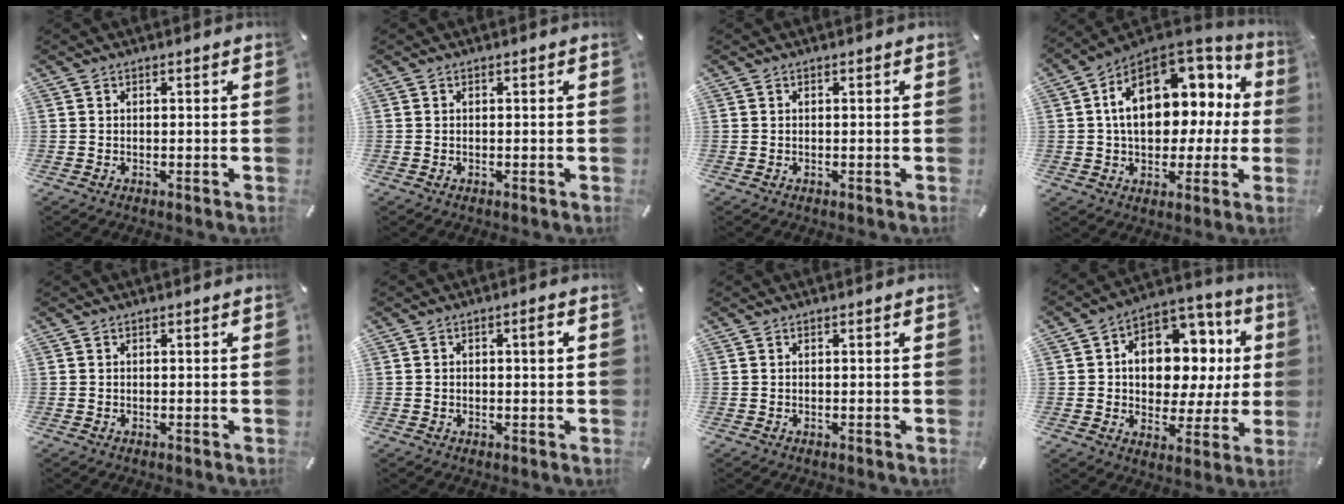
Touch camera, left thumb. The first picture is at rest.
{"total": 0.0}
{"total": 0.0}
{"total": 18.0, "force": [4.4, 12.3, 12.4], "torque": [-0.187, -0.017, 0.083]}
{"total": 0.0}
{"total": 2.4, "force": [0.3, 1.1, 2.1], "torque": [-0.033, 0.005, 0.001]}
{"total": 0.0}
{"total": 14.1, "force": [2.8, 10.7, 8.7], "torque": [-0.121, -0.026, 0.054]}